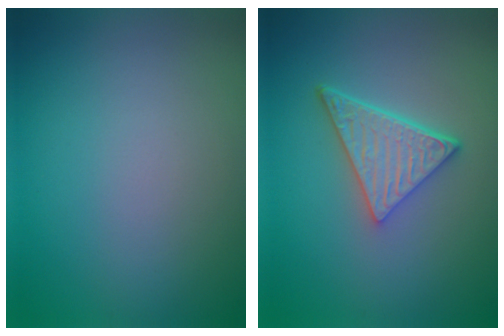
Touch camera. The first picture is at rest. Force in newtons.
{"total": 4.8, "press": 3.3, "slide": 3.5}